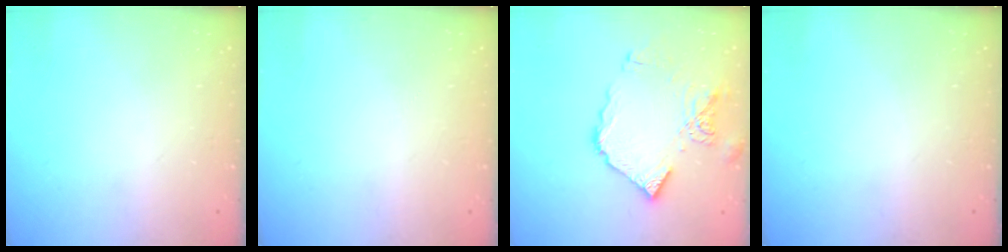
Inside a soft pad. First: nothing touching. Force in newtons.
{"total": 1.8, "press": 1.8, "slide": 0.1}
{"total": 14.3, "press": 14.2, "slide": 1.6}
{"total": 0.0}